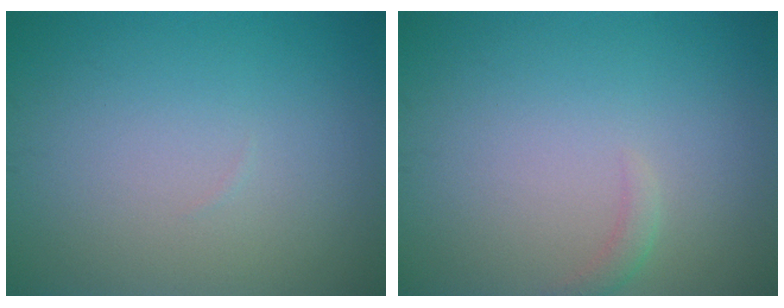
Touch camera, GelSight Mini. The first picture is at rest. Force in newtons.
{"total": 1.0, "press": 0.9, "slide": 0.2}